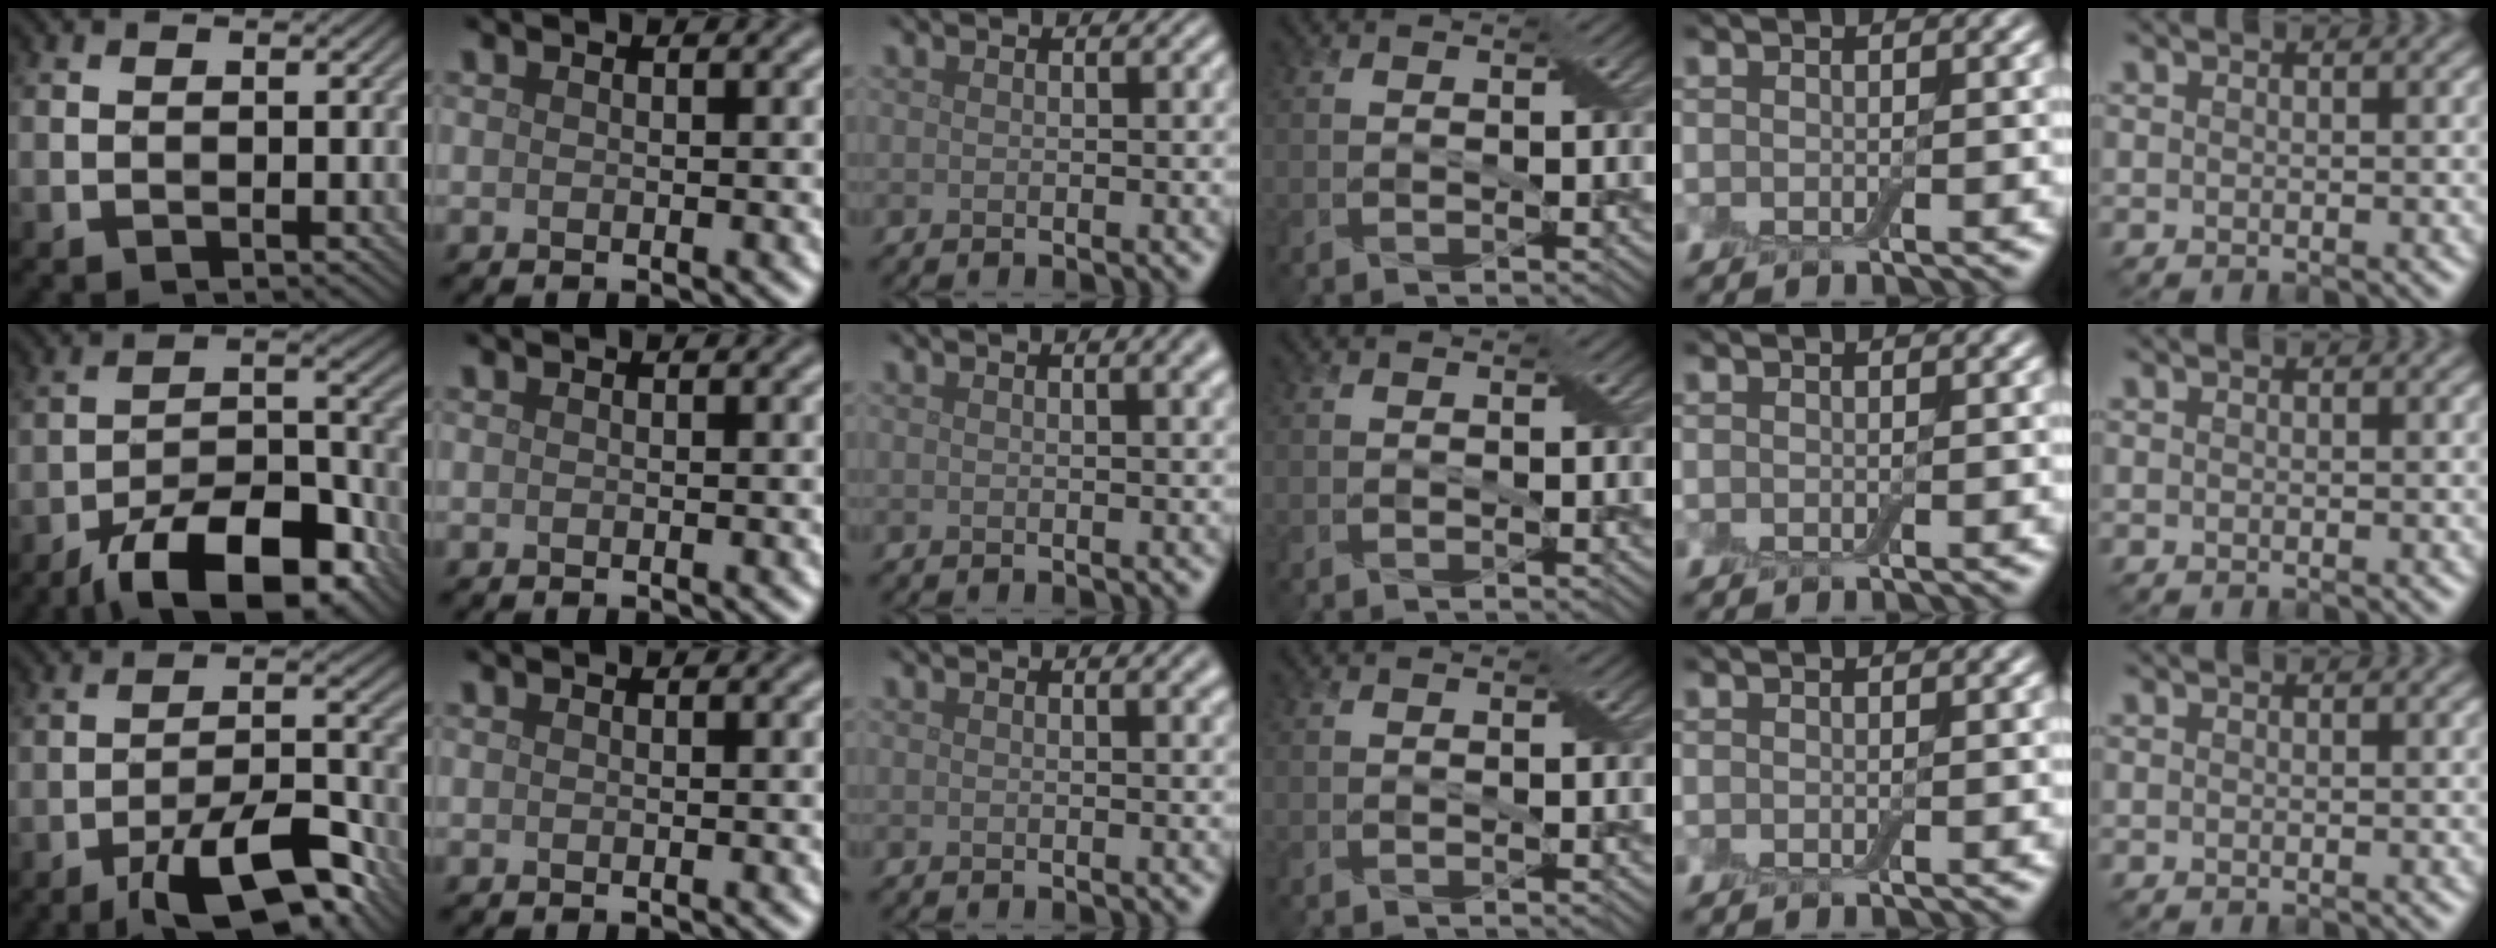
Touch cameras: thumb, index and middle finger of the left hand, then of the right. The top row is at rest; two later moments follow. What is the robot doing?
{"motion": "close", "object": "airpods case & airpods"}